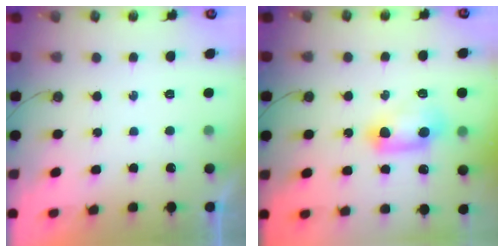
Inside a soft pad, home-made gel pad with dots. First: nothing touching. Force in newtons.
{"total": 10.0, "press": 9.9, "slide": 1.4}